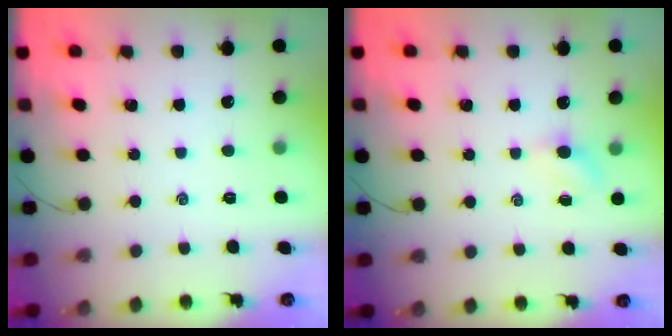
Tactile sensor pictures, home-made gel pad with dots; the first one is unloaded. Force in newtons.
{"total": 4.0, "press": 3.8, "slide": 1.2}